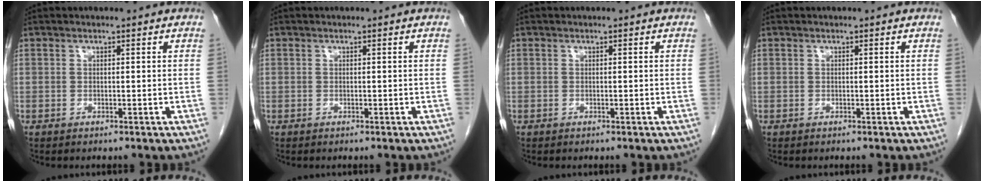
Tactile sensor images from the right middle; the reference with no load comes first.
{"total": 0.0}
{"total": 0.0}
{"total": 0.0}